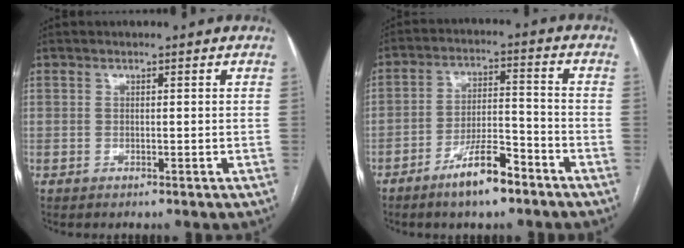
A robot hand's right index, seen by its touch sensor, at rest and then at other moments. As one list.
[{"total": 8.8, "force": [-6.0, 2.1, 6.1], "torque": [-0.111, 0.004, -0.104]}]